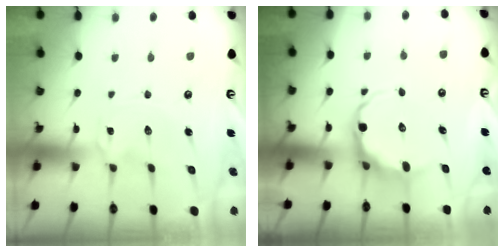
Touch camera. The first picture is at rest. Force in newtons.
{"total": 10.3, "press": 9.6, "slide": 3.5}